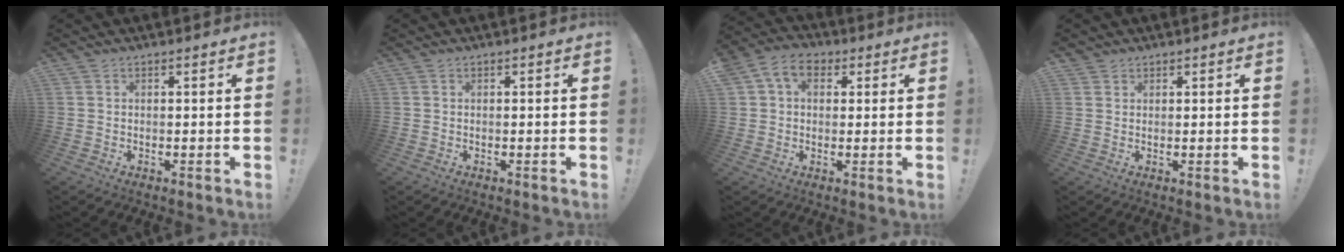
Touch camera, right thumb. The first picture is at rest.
{"total": 0.0}
{"total": 8.6, "force": [2.9, 6.1, 5.3], "torque": [-0.086, 0.006, 0.058]}
{"total": 1.3, "force": [1.1, 0.6, 0.1], "torque": [0.002, -0.006, 0.022]}